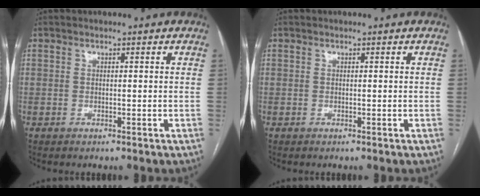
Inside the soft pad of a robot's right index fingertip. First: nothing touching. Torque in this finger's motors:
{"motor_torque": [0.00, 0.00, 0.00, 0.00]}